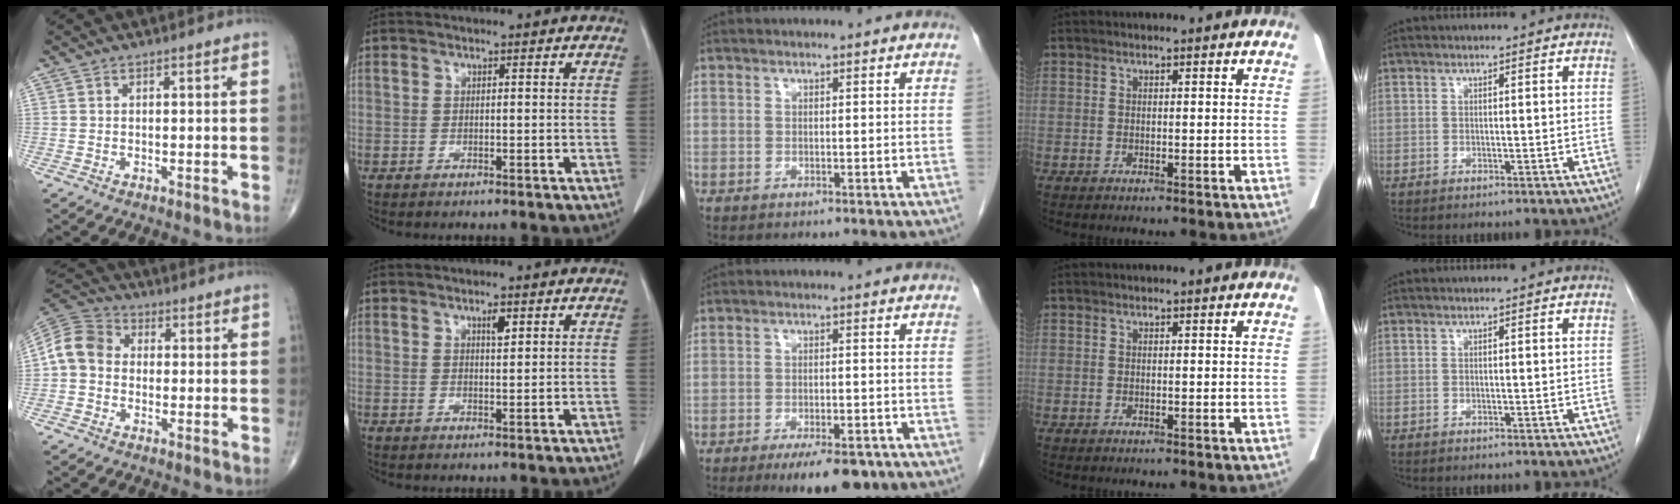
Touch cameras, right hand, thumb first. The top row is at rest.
{"thumb": {"total": 8.7, "force": [-0.4, 7.2, 4.9], "torque": [-0.083, 0.030, -0.023]}, "index": {"total": 1.7, "force": [0.9, 0.4, 1.4], "torque": [-0.023, -0.002, 0.015]}, "middle": {"total": 8.0, "force": [-5.5, 2.5, 5.2], "torque": [-0.074, -0.009, -0.081]}}